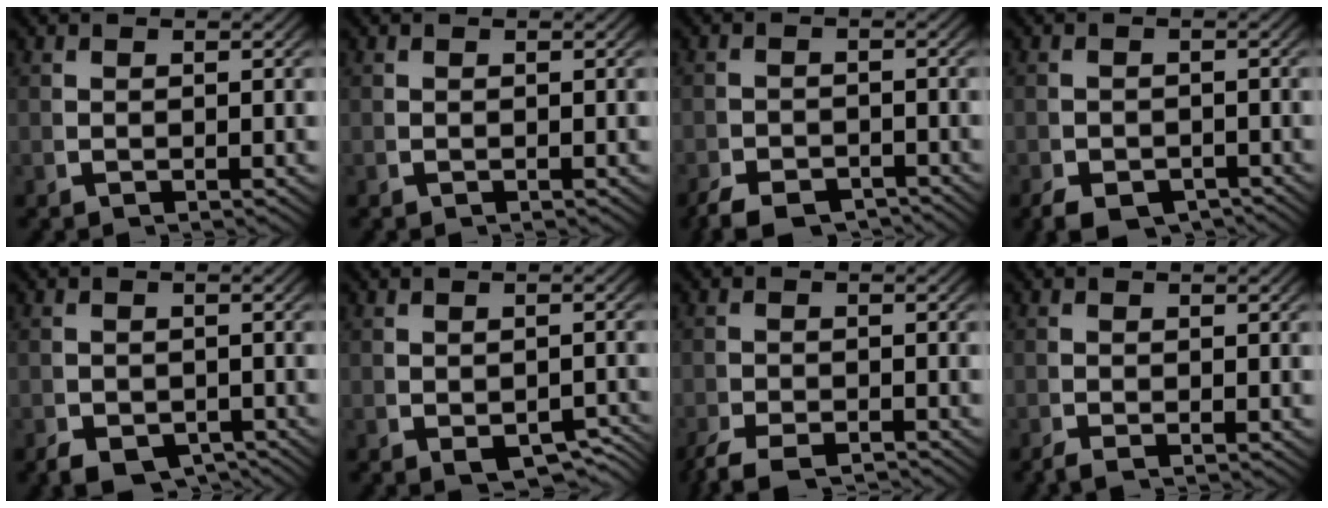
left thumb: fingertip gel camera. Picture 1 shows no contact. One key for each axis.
{"total": 0.0}
{"total": 3.6, "fx": -3.2, "fy": 1.2, "fz": 0.9, "tx": -0.011, "ty": -0.016, "tz": -0.053}
{"total": 3.3, "fx": -2.6, "fy": 1.7, "fz": 1.1, "tx": -0.015, "ty": -0.020, "tz": -0.039}
{"total": 4.5, "fx": -3.3, "fy": 2.5, "fz": 1.7, "tx": -0.022, "ty": -0.028, "tz": -0.045}
{"total": 3.7, "fx": -1.8, "fy": 2.2, "fz": 2.4, "tx": -0.041, "ty": -0.022, "tz": -0.017}
{"total": 3.5, "fx": -3.2, "fy": 1.1, "fz": 1.0, "tx": -0.023, "ty": -0.018, "tz": -0.051}
{"total": 1.0, "fx": -0.9, "fy": 0.2, "fz": 0.3, "tx": -0.003, "ty": -0.006, "tz": -0.016}